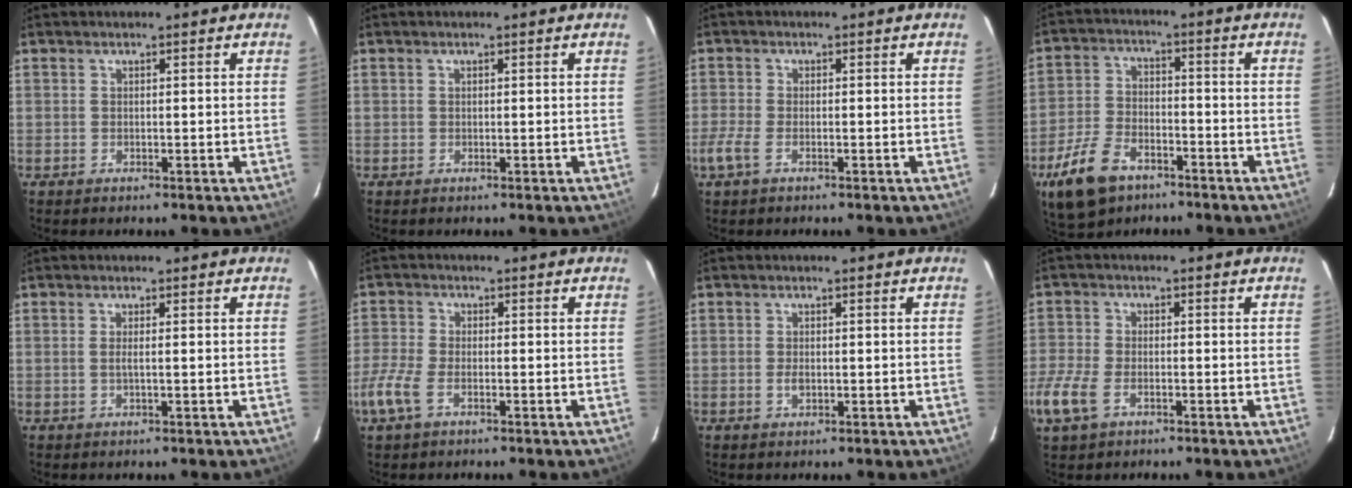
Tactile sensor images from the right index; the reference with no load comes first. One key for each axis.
{"total": 0.0}
{"total": 3.4, "fx": -1.9, "fy": 1.3, "fz": 2.6, "tx": -0.064, "ty": -0.006, "tz": -0.040}
{"total": 12.4, "fx": -7.7, "fy": 6.8, "fz": 6.9, "tx": -0.167, "ty": -0.004, "tz": -0.141}
{"total": 1.2, "fx": -0.1, "fy": -0.2, "fz": 1.2, "tx": -0.023, "ty": 0.000, "tz": -0.003}
{"total": 6.0, "fx": -3.1, "fy": 2.8, "fz": 4.3, "tx": -0.111, "ty": -0.006, "tz": -0.065}
{"total": 1.5, "fx": -0.4, "fy": 1.0, "fz": 1.1, "tx": -0.024, "ty": -0.001, "tz": -0.006}
{"total": 8.9, "fx": -4.4, "fy": 5.2, "fz": 5.8, "tx": -0.149, "ty": -0.010, "tz": -0.090}